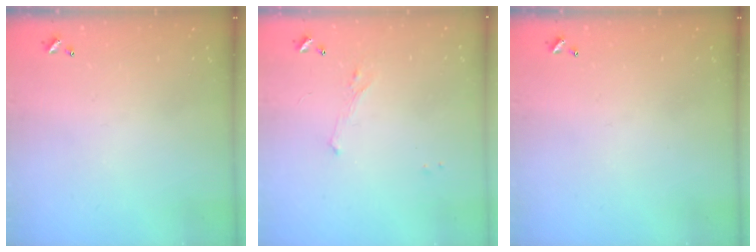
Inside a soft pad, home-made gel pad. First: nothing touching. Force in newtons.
{"total": 1.4, "press": 1.3, "slide": 0.6}
{"total": 0.0}